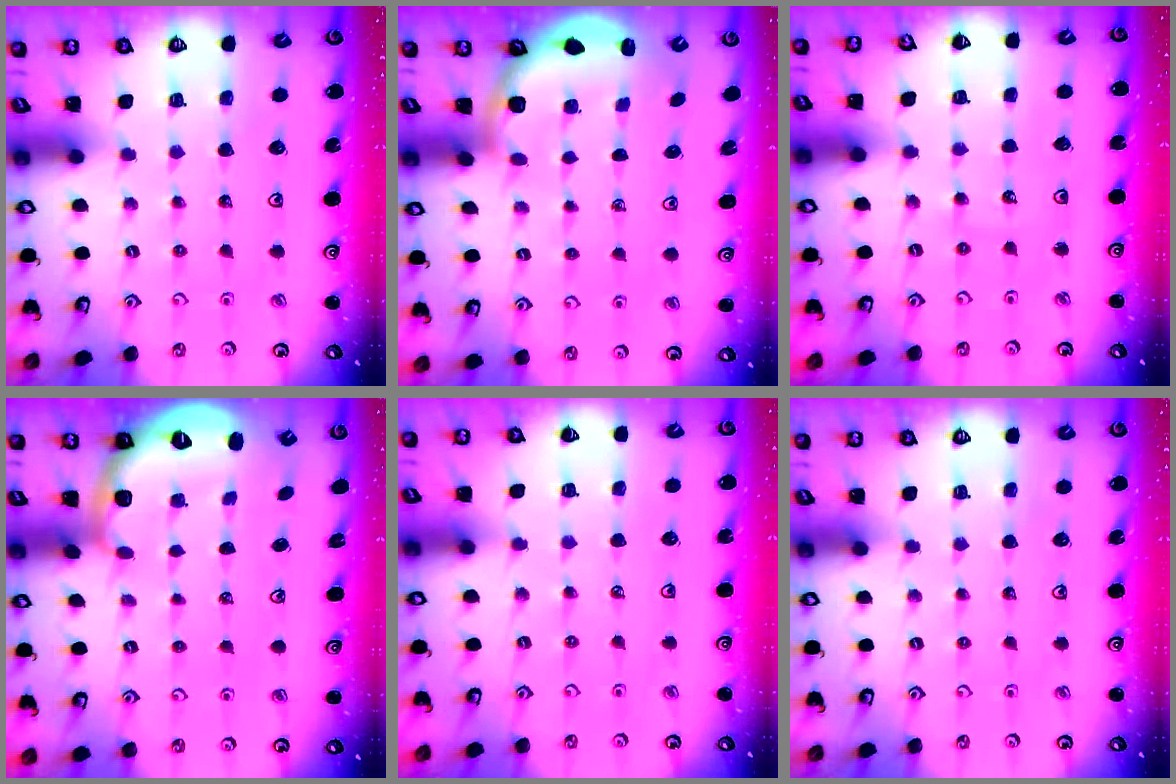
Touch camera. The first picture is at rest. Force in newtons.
{"total": 3.3, "press": 2.9, "slide": 1.6}
{"total": 5.1, "press": 5.1, "slide": 0.5}
{"total": 2.8, "press": 1.9, "slide": 2.0}
{"total": 3.0, "press": 3.0, "slide": 0.3}
{"total": 0.0}